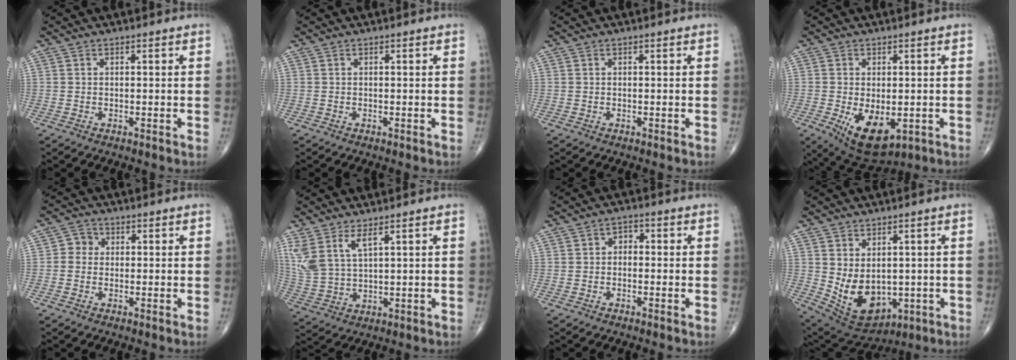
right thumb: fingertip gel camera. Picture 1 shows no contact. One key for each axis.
{"total": 0.0}
{"total": 0.0}
{"total": 10.2, "fx": -2.5, "fy": 5.5, "fz": 8.1, "tx": -0.120, "ty": -0.014, "tz": -0.023}
{"total": 2.8, "fx": 0.0, "fy": 2.6, "fz": 1.1, "tx": 0.001, "ty": 0.008, "tz": -0.011}
{"total": 8.1, "fx": 4.5, "fy": 3.1, "fz": 6.0, "tx": -0.140, "ty": -0.017, "tz": 0.105}
{"total": 2.4, "fx": -0.3, "fy": 1.8, "fz": 1.5, "tx": -0.006, "ty": 0.014, "tz": -0.016}
{"total": 11.5, "fx": -0.5, "fy": 7.8, "fz": 8.4, "tx": -0.118, "ty": -0.009, "tz": 0.027}